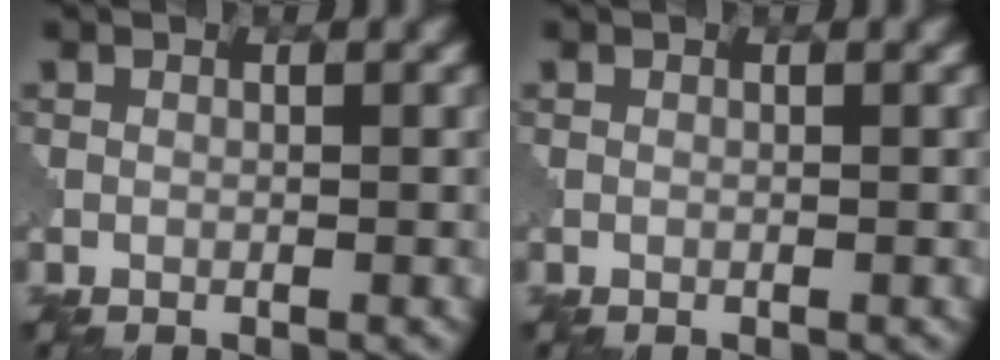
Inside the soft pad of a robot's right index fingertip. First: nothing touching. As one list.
[{"total": 0.0}]